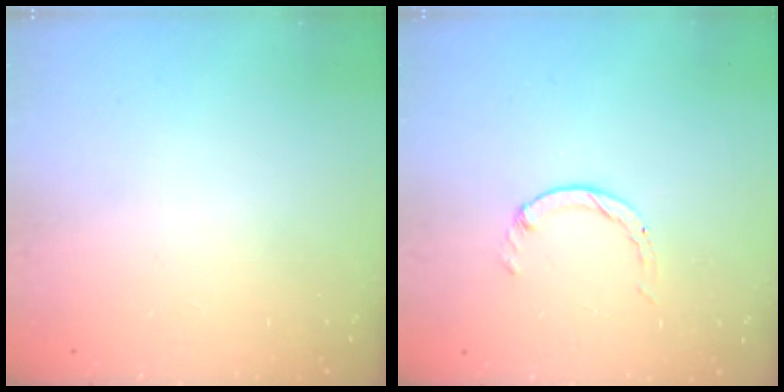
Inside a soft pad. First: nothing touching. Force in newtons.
{"total": 0.0}